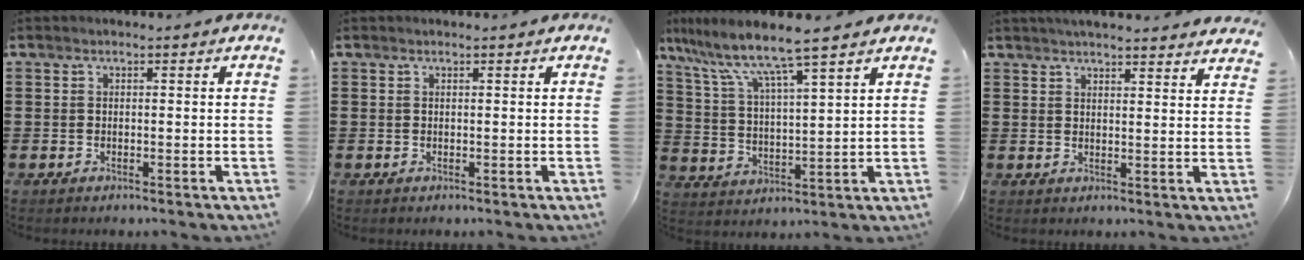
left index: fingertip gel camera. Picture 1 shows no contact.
{"total": 0.0}
{"total": 7.2, "force": [5.9, 0.3, 4.0], "torque": [-0.104, -0.036, 0.095]}
{"total": 3.5, "force": [3.4, -0.4, 0.5], "torque": [-0.020, -0.013, 0.062]}